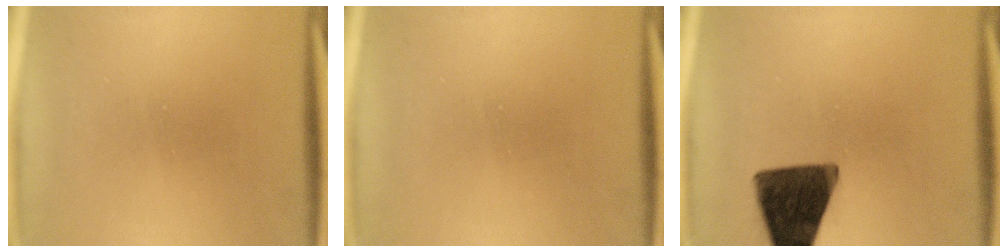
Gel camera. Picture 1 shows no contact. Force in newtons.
{"total": 0.0}
{"total": 14.9}